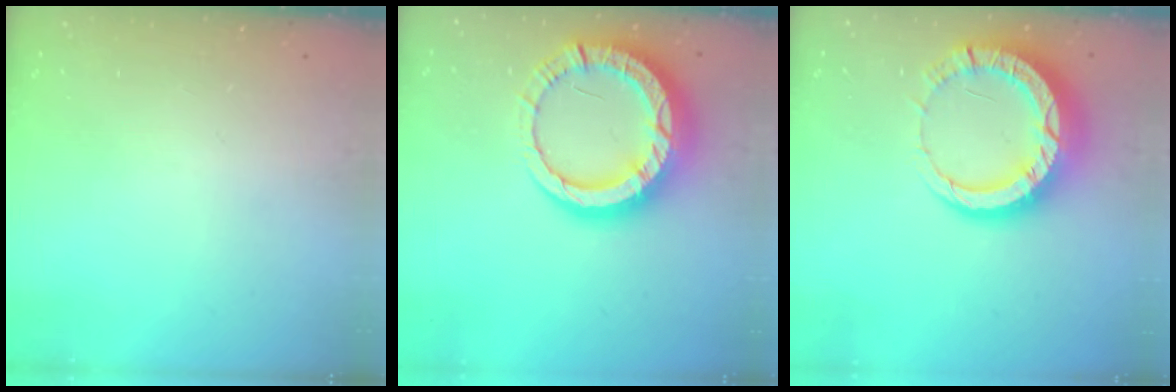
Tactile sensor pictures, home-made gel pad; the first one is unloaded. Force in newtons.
{"total": 15.9, "press": 15.9, "slide": 1.5}
{"total": 13.4, "press": 13.3, "slide": 1.4}